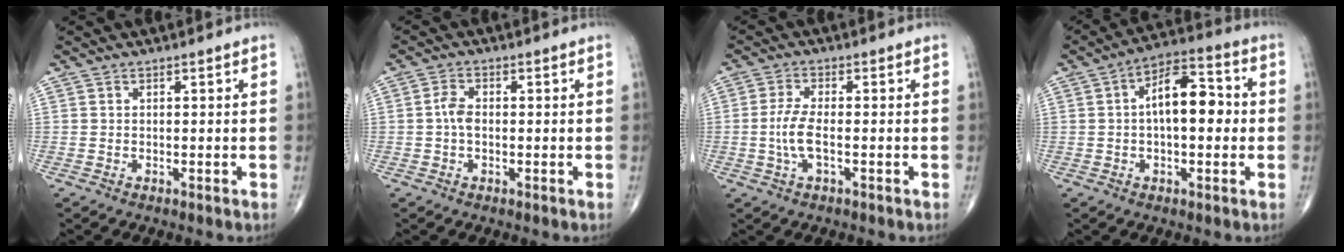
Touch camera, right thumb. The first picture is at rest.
{"total": 3.0, "force": [-0.2, 1.8, 2.3], "torque": [-0.048, 0.006, -0.010]}
{"total": 5.2, "force": [-1.0, 1.8, 4.8], "torque": [-0.112, 0.004, -0.022]}
{"total": 11.7, "force": [0.7, 5.8, 10.2], "torque": [-0.146, 0.031, 0.002]}